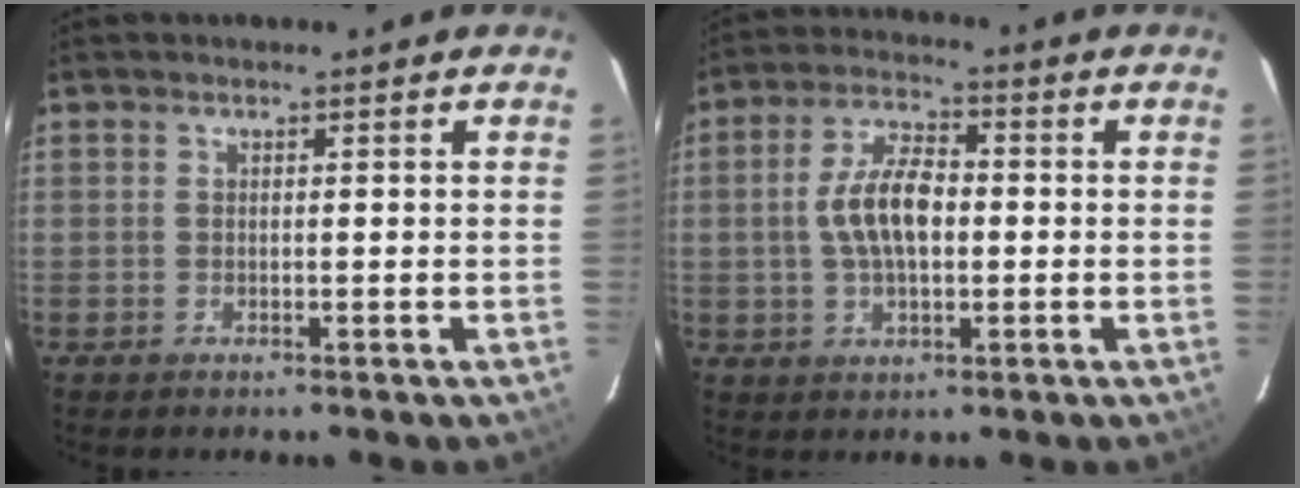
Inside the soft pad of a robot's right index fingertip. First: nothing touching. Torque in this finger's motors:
{"motor_torque": [0.26, -0.03, 0.46, 0.09]}